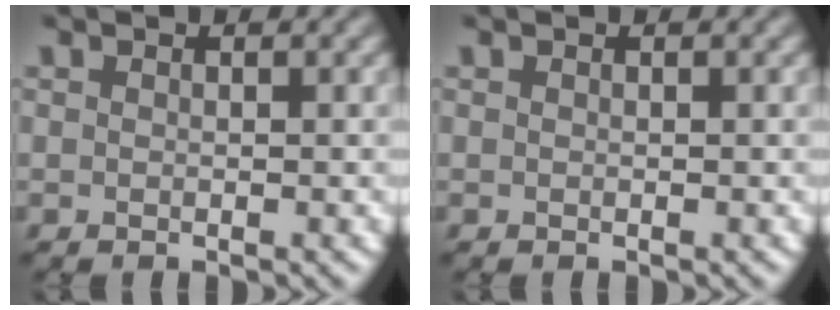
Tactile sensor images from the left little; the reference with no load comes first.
{"total": 0.0}